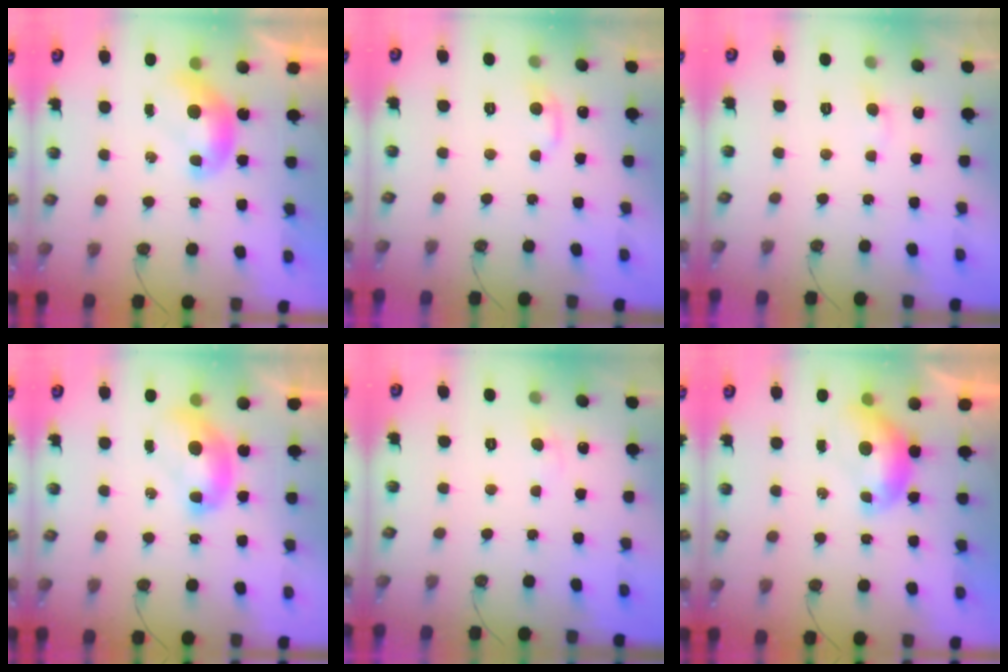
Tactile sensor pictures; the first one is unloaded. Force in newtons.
{"total": 1.0, "press": 0.6, "slide": 0.9}
{"total": 0.7, "press": 0.6, "slide": 0.5}
{"total": 2.0, "press": 2.0, "slide": 0.0}
{"total": 0.6, "press": 0.4, "slide": 0.5}
{"total": 0.6, "press": 0.3, "slide": 0.5}